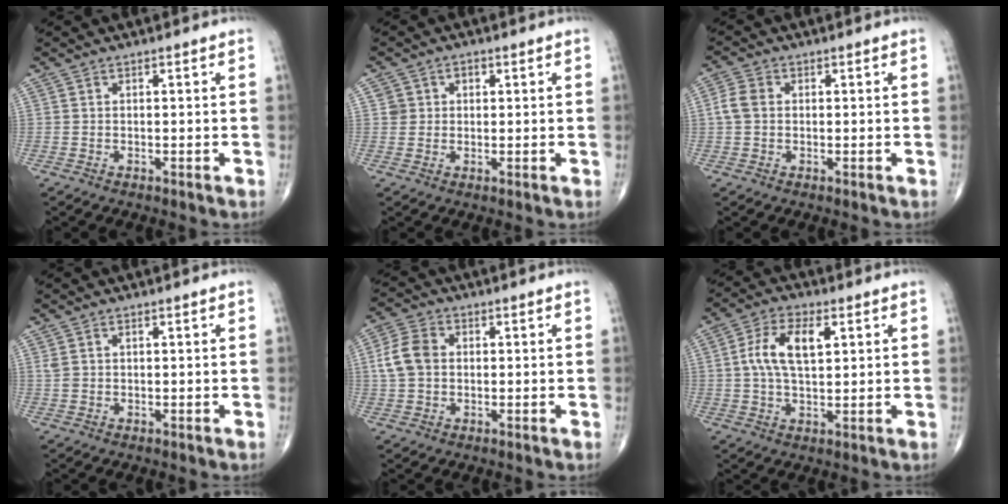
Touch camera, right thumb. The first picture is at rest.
{"total": 2.7, "force": [0.7, 2.6, 0.5], "torque": [0.010, 0.000, 0.008]}
{"total": 3.7, "force": [0.2, 2.8, 2.3], "torque": [-0.050, 0.010, -0.001]}
{"total": 1.6, "force": [0.5, 1.1, 1.0], "torque": [-0.028, 0.008, 0.016]}
{"total": 7.0, "force": [0.7, 5.2, 4.5], "torque": [-0.089, 0.013, 0.010]}
{"total": 9.2, "force": [2.2, 4.5, 7.7], "torque": [-0.146, 0.006, 0.037]}